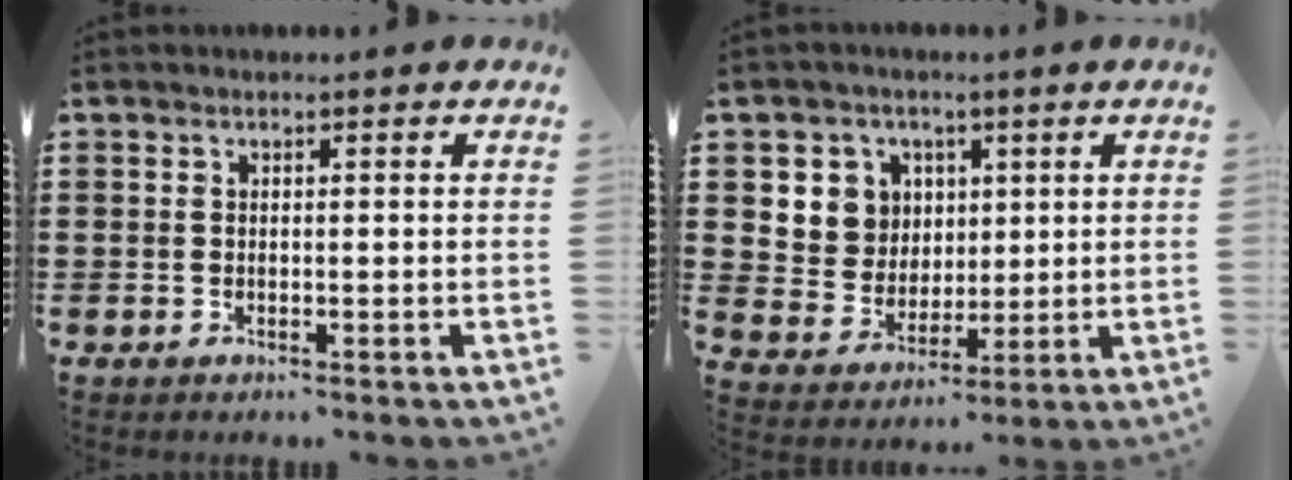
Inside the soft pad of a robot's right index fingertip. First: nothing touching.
{"total": 7.1, "force": [2.7, 6.5, 1.1], "torque": [-0.051, 0.006, 0.053]}